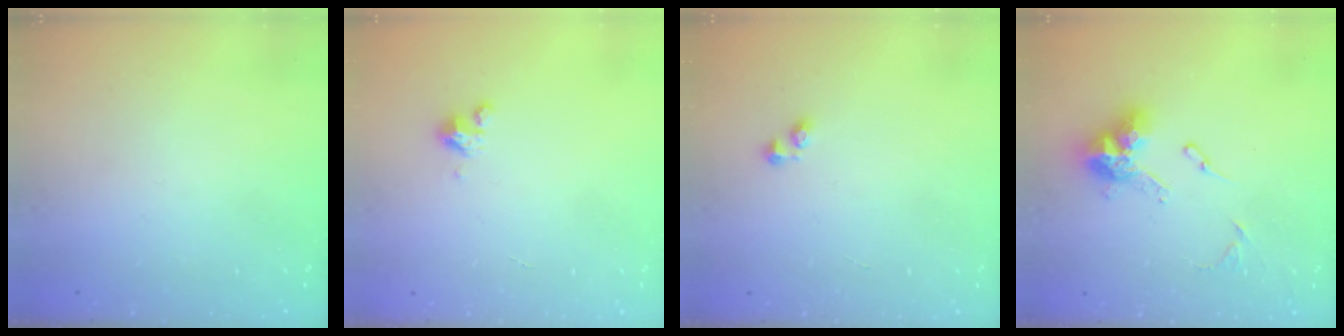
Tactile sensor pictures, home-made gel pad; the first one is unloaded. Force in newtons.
{"total": 3.4, "press": 3.4, "slide": 0.3}
{"total": 2.2, "press": 2.2, "slide": 0.3}
{"total": 12.3, "press": 12.3, "slide": 1.2}